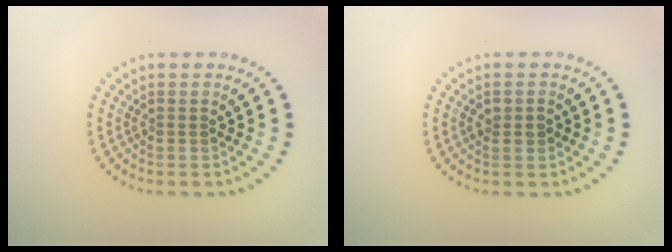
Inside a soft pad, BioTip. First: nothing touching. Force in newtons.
{"total": 1.4, "press": 1.4, "slide": 0.2}